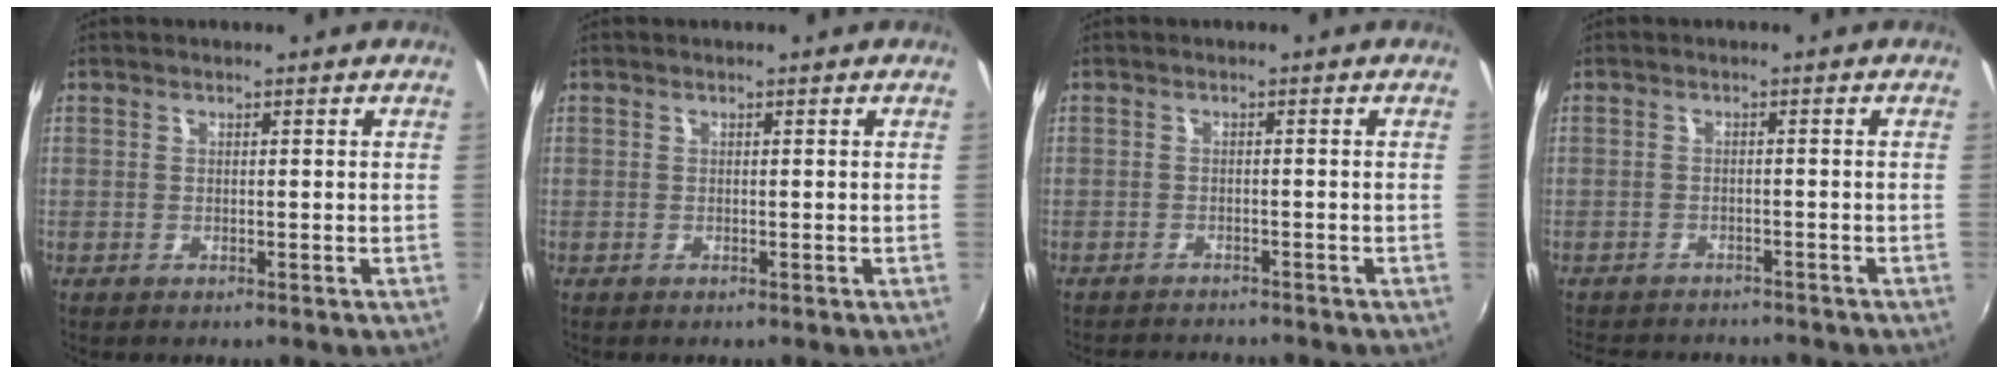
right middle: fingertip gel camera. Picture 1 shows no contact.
{"total": 0.0}
{"total": 4.8, "force": [-4.6, 0.8, 1.1], "torque": [-0.034, -0.011, -0.072]}
{"total": 8.0, "force": [-7.1, 2.8, 2.3], "torque": [-0.064, -0.005, -0.106]}